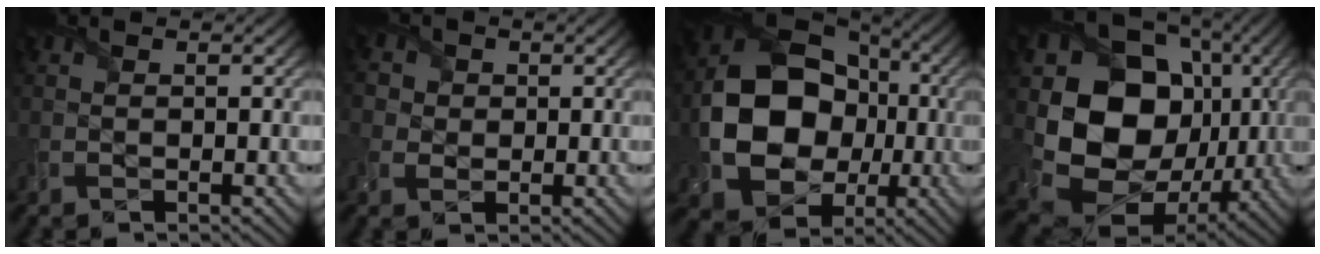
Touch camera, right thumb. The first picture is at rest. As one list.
[{"total": 3.6, "force": [1.0, 3.3, 1.0], "torque": [-0.038, 0.000, 0.001]}, {"total": 15.5, "force": [-1.3, 12.4, 9.2], "torque": [-0.179, -0.023, -0.021]}, {"total": 18.0, "force": [0.9, 14.9, 10.1], "torque": [-0.212, -0.049, 0.035]}]